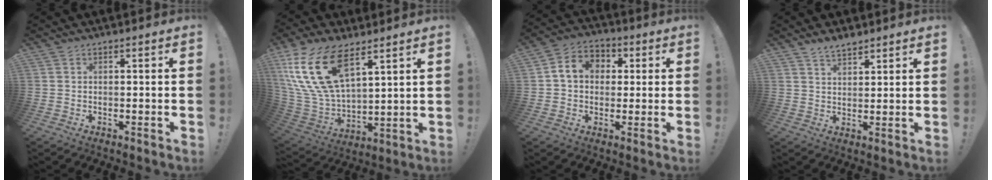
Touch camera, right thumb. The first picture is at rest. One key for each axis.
{"total": 21.4, "fx": 11.1, "fy": 10.7, "fz": 14.8, "tx": -0.322, "ty": -0.050, "tz": 0.209}
{"total": 9.0, "fx": 1.8, "fy": 7.4, "fz": 4.8, "tx": -0.087, "ty": 0.017, "tz": 0.039}
{"total": 4.4, "fx": 3.8, "fy": 1.6, "fz": 1.5, "tx": -0.031, "ty": -0.021, "tz": 0.072}